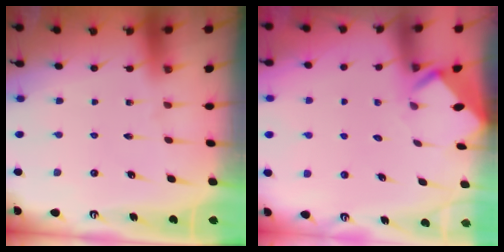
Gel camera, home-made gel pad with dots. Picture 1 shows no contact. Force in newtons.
{"total": 3.5, "press": 3.5, "slide": 0.2}